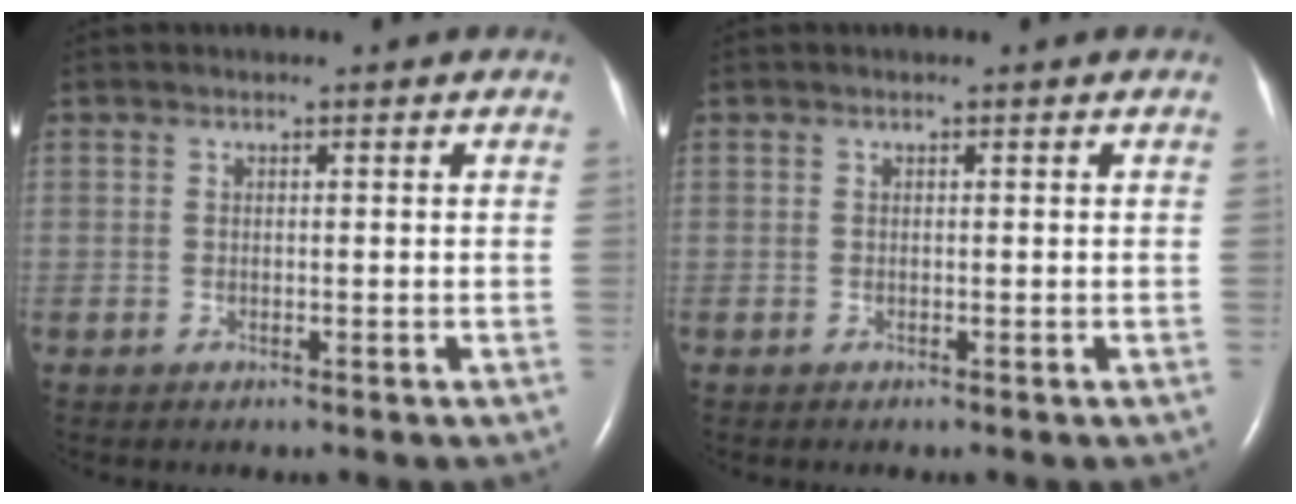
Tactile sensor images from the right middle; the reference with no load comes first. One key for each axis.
{"total": 0.0}